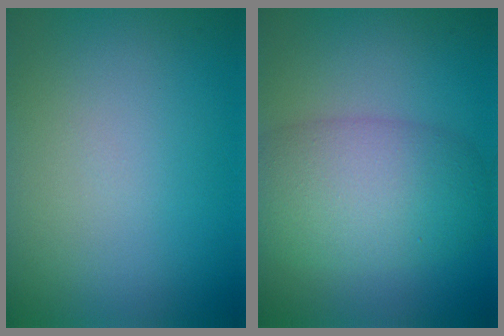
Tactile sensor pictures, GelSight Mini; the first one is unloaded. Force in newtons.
{"total": 7.0, "press": 7.0, "slide": 0.5}